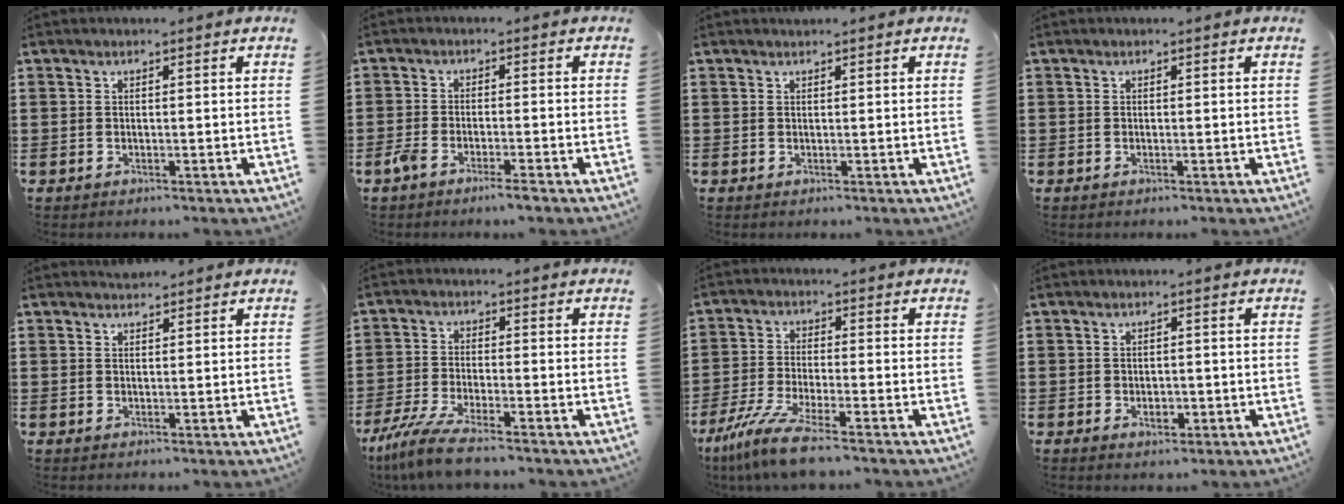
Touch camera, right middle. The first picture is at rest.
{"total": 3.0, "force": [-2.2, 0.4, 2.1], "torque": [-0.047, -0.001, -0.043]}
{"total": 0.0}
{"total": 0.0}
{"total": 1.1, "force": [1.0, 0.2, -0.2], "torque": [0.000, 0.000, 0.020]}
{"total": 5.7, "force": [-4.7, 0.1, 3.2], "torque": [-0.087, -0.022, -0.096]}
{"total": 7.5, "force": [-5.8, 0.4, 4.7], "torque": [-0.113, -0.017, -0.117]}
{"total": 1.8, "force": [-0.6, 1.0, 1.4], "torque": [-0.026, 0.003, -0.011]}